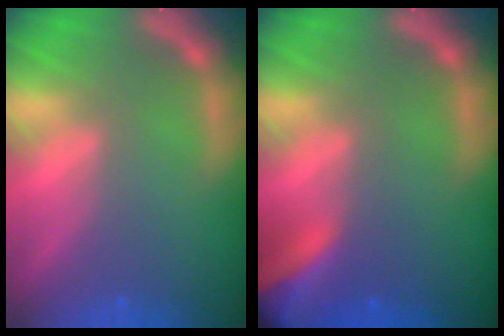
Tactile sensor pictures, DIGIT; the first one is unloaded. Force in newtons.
{"total": 9.0}